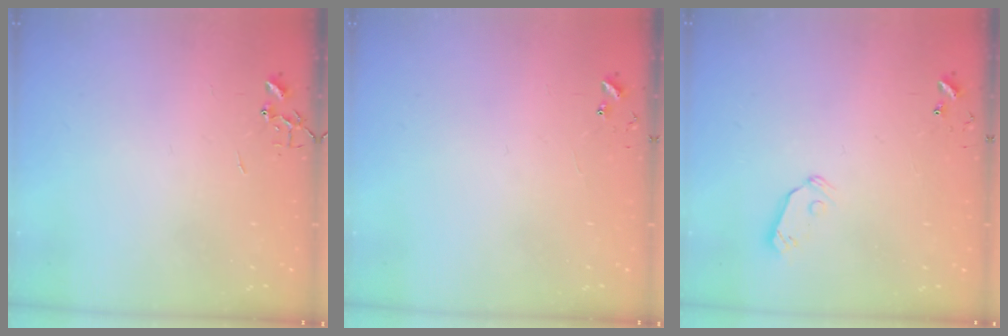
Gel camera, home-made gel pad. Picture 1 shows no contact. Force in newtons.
{"total": 5.5, "press": 5.5, "slide": 0.4}
{"total": 4.6, "press": 4.6, "slide": 0.4}